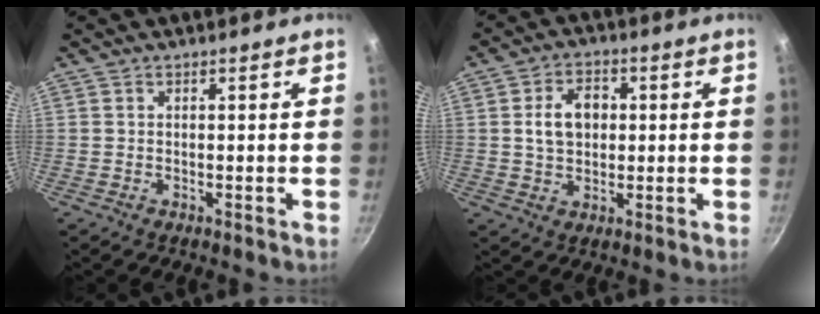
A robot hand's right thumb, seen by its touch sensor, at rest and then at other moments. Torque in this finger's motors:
{"motor_torque": [0.86, 0.62, 0.90, -0.08, 0.00]}